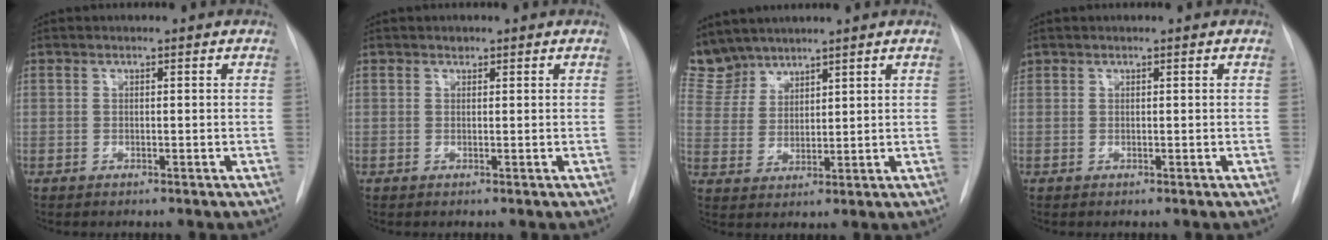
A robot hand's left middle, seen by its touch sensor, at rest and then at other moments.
{"total": 0.6, "force": [0.4, 0.3, 0.1], "torque": [0.000, 0.000, 0.004]}
{"total": 6.4, "force": [6.1, 2.0, 0.0], "torque": [-0.007, 0.006, 0.136]}
{"total": 0.6, "force": [0.4, 0.4, 0.0], "torque": [-0.001, 0.013, 0.008]}